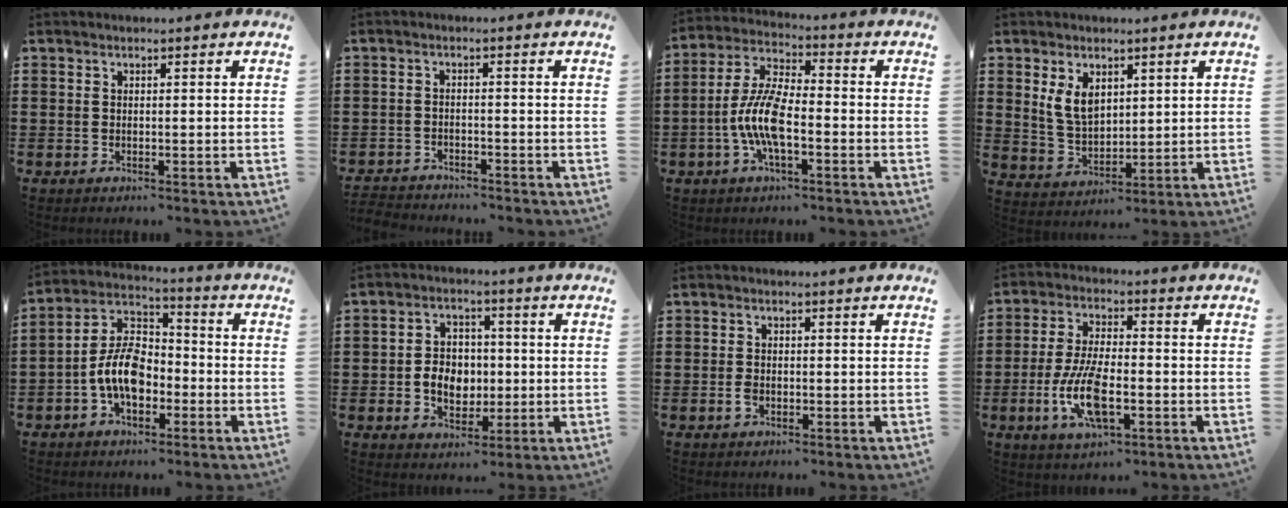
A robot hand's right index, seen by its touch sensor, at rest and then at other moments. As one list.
[{"total": 2.2, "force": [-2.1, 0.2, -0.2], "torque": [-0.004, 0.000, -0.048]}, {"total": 8.8, "force": [-2.5, 3.1, 7.9], "torque": [-0.188, -0.013, -0.053]}, {"total": 5.6, "force": [2.4, 3.5, 3.6], "torque": [-0.090, 0.007, 0.044]}, {"total": 9.4, "force": [-2.9, 5.5, 7.0], "torque": [-0.171, 0.004, -0.062]}, {"total": 6.1, "force": [-0.7, 4.9, 3.6], "torque": [-0.061, 0.008, -0.016]}, {"total": 1.6, "force": [-0.6, 0.9, 1.1], "torque": [-0.030, -0.005, -0.013]}, {"total": 10.1, "force": [-3.1, 4.0, 8.8], "torque": [-0.198, -0.014, -0.057]}]